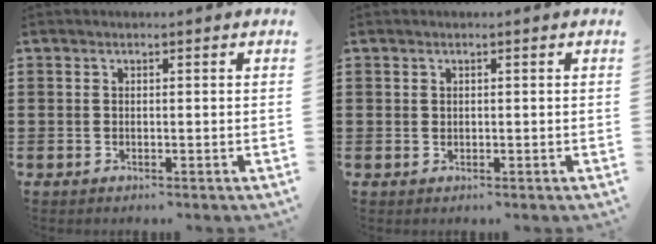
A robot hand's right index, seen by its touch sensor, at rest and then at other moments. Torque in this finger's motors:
{"motor_torque": [1.00, 1.14, 0.00, 0.00]}